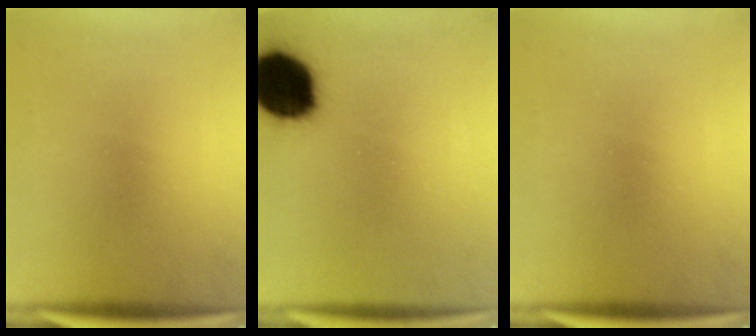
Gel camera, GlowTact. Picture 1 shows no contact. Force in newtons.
{"total": 18.2}
{"total": 0.0}